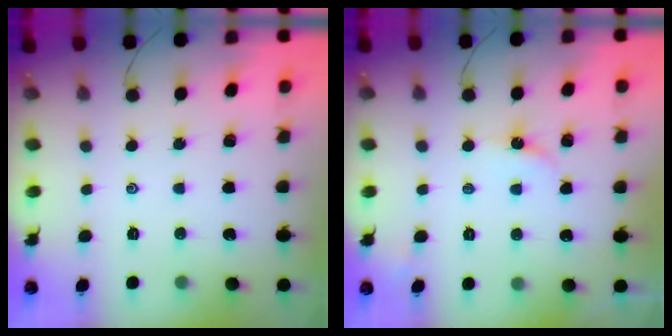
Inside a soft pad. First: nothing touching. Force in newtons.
{"total": 3.0, "press": 3.0, "slide": 0.4}